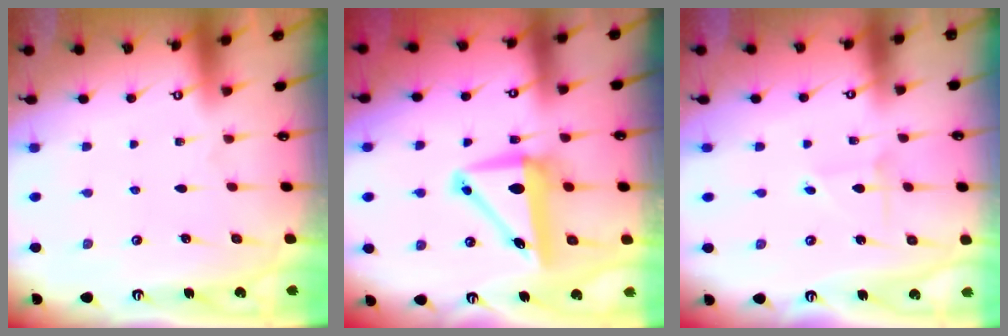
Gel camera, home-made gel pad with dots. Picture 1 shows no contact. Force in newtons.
{"total": 9.6, "press": 9.1, "slide": 3.2}
{"total": 1.3, "press": 1.3, "slide": 0.1}